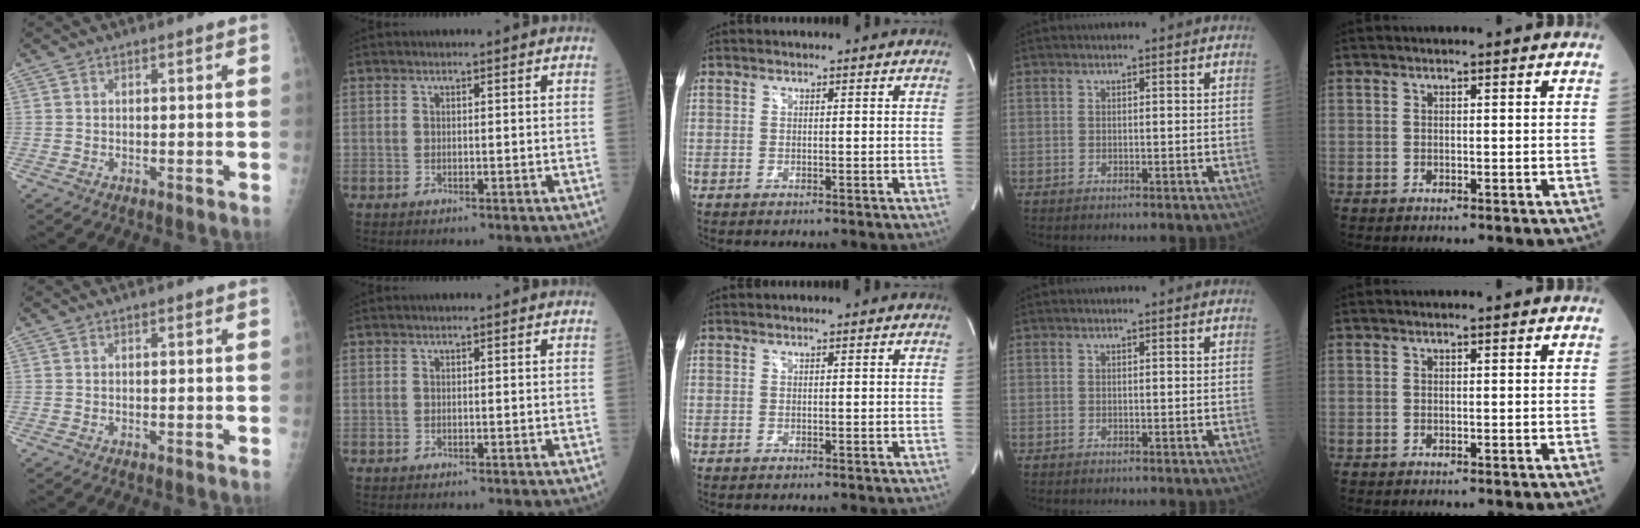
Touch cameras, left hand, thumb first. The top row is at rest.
{}